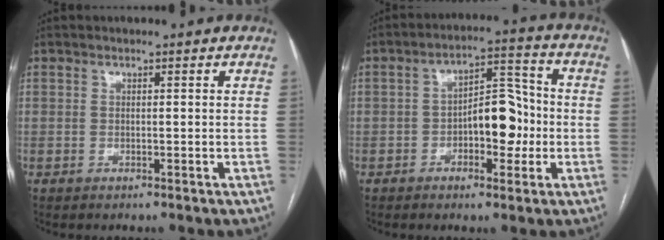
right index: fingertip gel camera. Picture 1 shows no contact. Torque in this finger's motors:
{"motor_torque": [1.05, -0.18, 0.19, 0.11]}